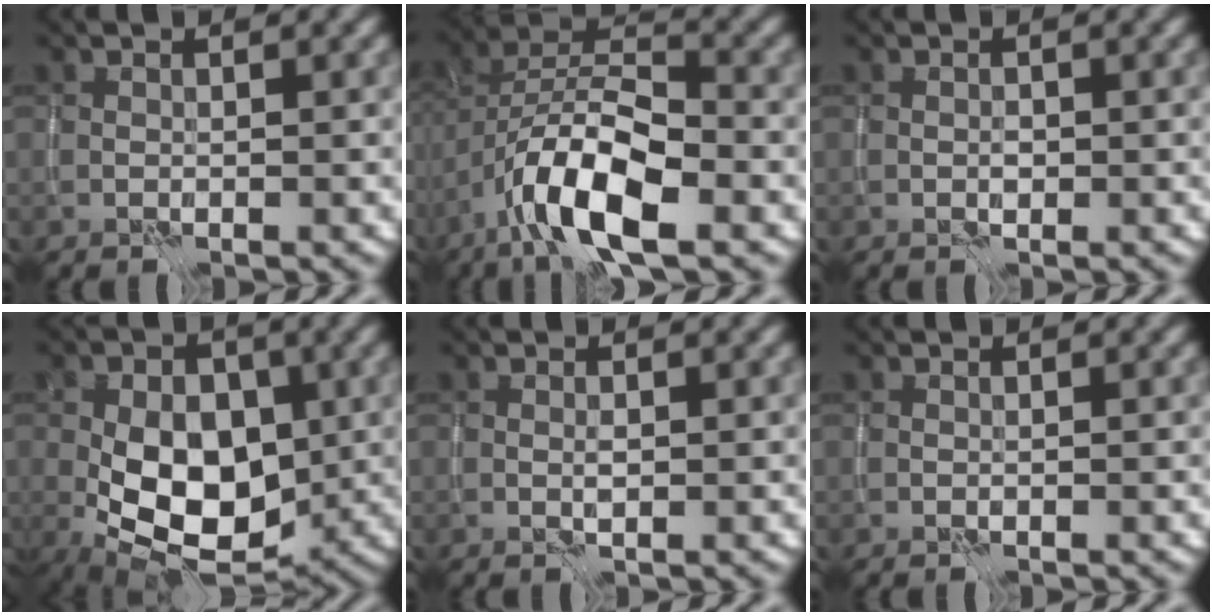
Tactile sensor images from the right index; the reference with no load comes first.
{"total": 9.3, "force": [-4.7, 3.4, 7.3], "torque": [-0.134, 0.011, -0.090]}
{"total": 0.7, "force": [-0.2, 0.5, 0.5], "torque": [-0.009, -0.001, -0.003]}
{"total": 11.3, "force": [-1.7, 7.1, 8.5], "torque": [-0.130, -0.006, -0.035]}
{"total": 0.5, "force": [0.0, 0.1, 0.5], "torque": [-0.012, 0.000, 0.001]}
{"total": 0.0}